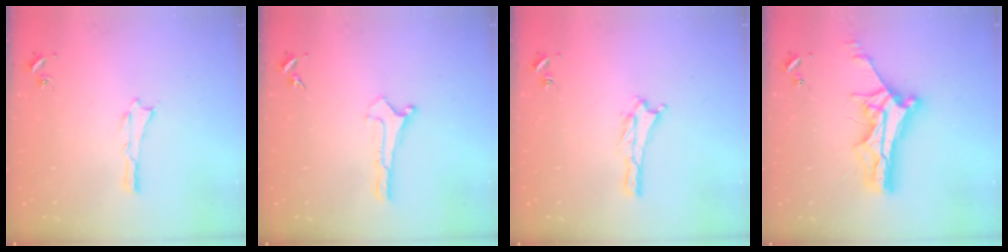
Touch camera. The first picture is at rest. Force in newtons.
{"total": 0.0}
{"total": 1.2, "press": 1.1, "slide": 0.2}
{"total": 10.9, "press": 10.8, "slide": 0.9}